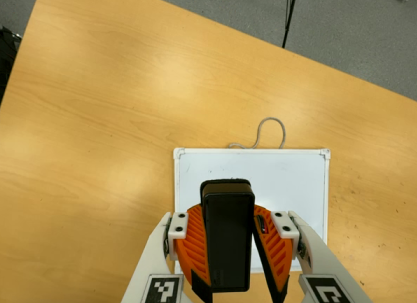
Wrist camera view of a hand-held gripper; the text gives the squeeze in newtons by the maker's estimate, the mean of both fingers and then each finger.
{"total": 9.2, "left": 9.3, "right": 9.1}